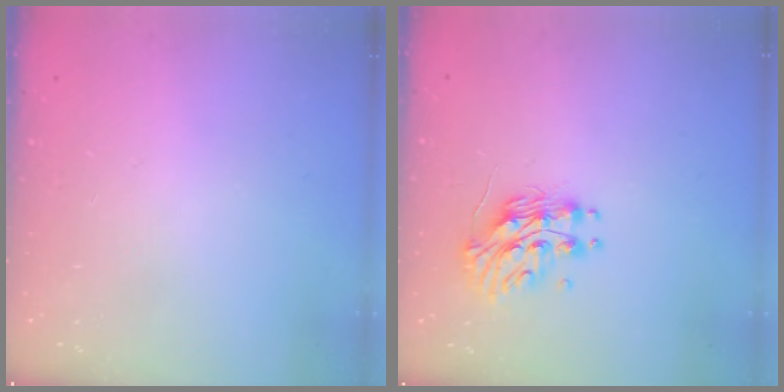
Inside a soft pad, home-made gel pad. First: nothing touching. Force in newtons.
{"total": 11.8, "press": 11.7, "slide": 0.4}